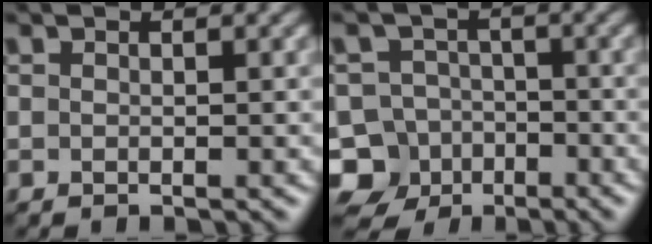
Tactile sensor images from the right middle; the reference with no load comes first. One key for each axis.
{"total": 9.0, "fx": -5.5, "fy": 7.0, "fz": 1.6, "tx": -0.018, "ty": -0.020, "tz": -0.117}